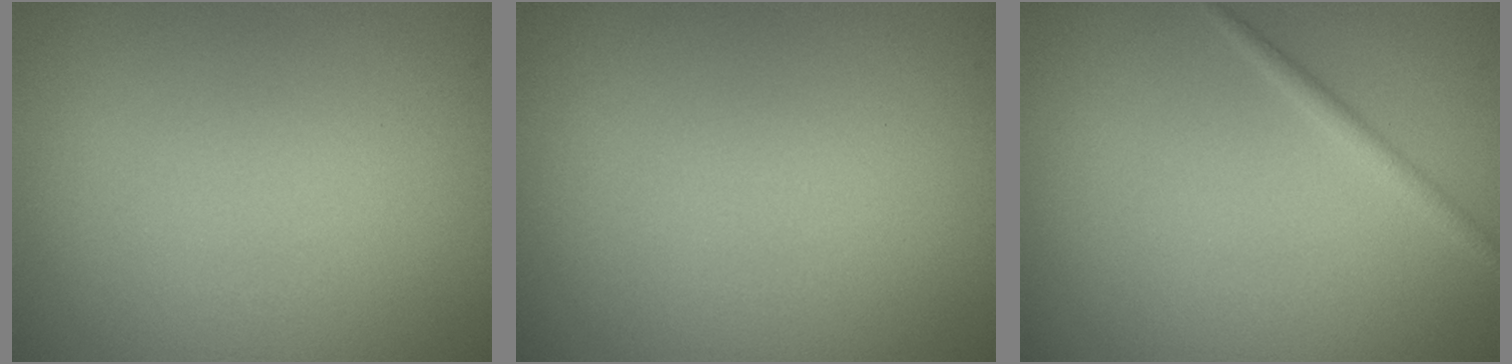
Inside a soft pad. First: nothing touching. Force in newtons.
{"total": 0.0}
{"total": 1.0, "press": 1.0, "slide": 0.1}